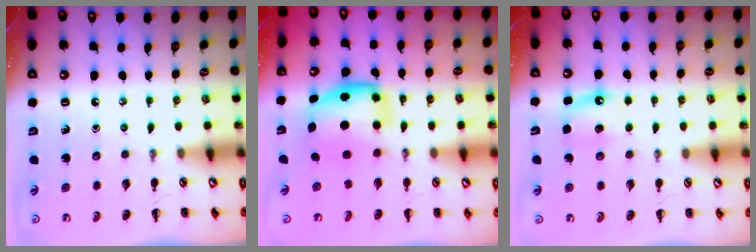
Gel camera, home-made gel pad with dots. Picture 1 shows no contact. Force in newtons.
{"total": 6.7, "press": 6.6, "slide": 1.1}
{"total": 4.9, "press": 4.6, "slide": 1.6}